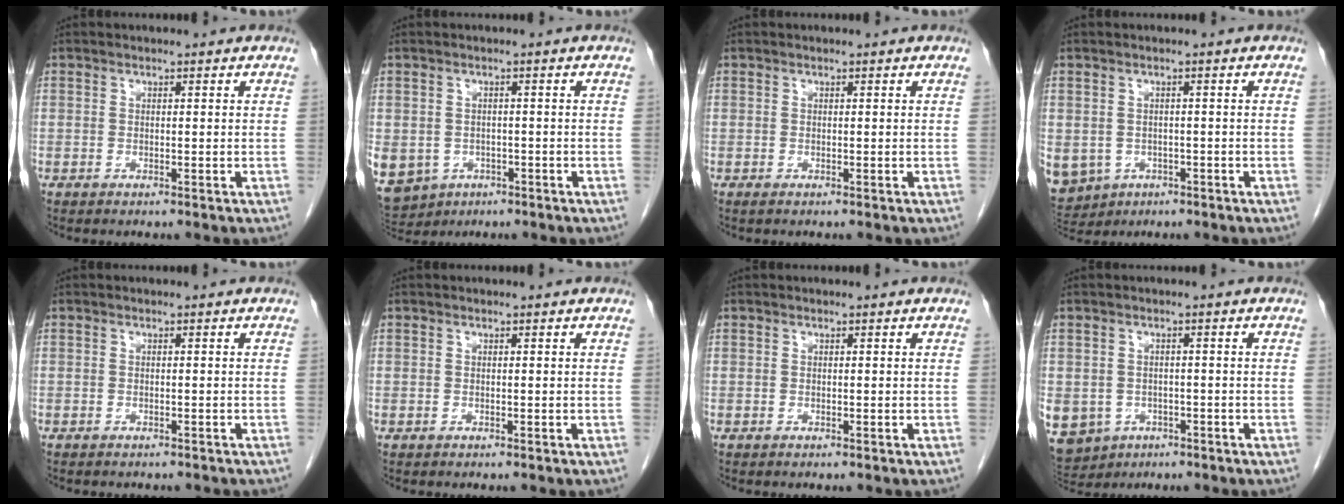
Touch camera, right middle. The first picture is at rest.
{"total": 17.3, "force": [-6.8, 14.6, 6.3], "torque": [-0.239, -0.010, -0.087]}
{"total": 0.0}
{"total": 14.0, "force": [-5.4, 12.0, 4.8], "torque": [-0.174, -0.008, -0.066]}
{"total": 3.6, "force": [-3.2, 1.1, 1.3], "torque": [-0.020, -0.005, -0.035]}
{"total": 0.0}
{"total": 0.0}
{"total": 13.7, "force": [-5.7, 11.6, 4.4], "torque": [-0.159, -0.003, -0.069]}